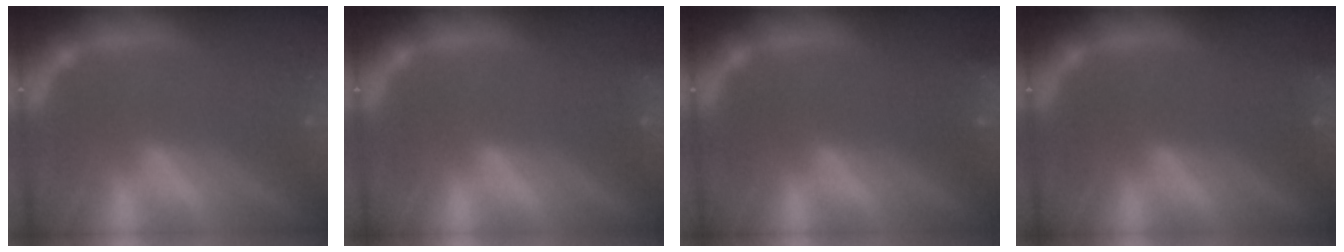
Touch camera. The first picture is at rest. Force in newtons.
{"total": 1.4}
{"total": 3.0}
{"total": 1.4}